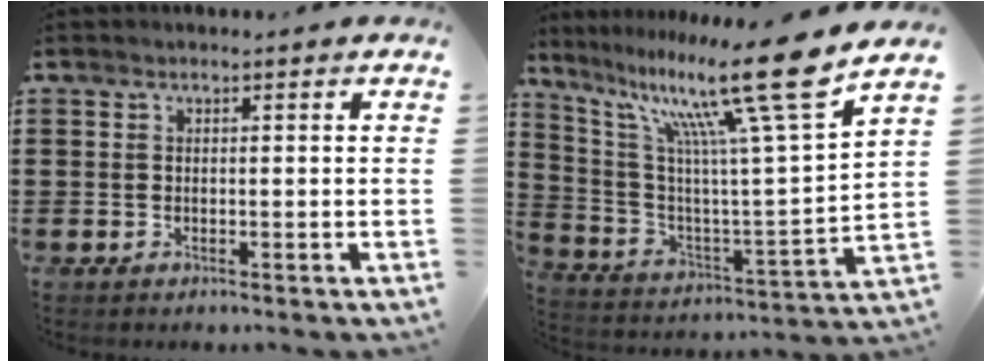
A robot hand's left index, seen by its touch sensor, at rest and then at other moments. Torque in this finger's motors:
{"motor_torque": [1.39, -0.75, 0.55, 0.21]}